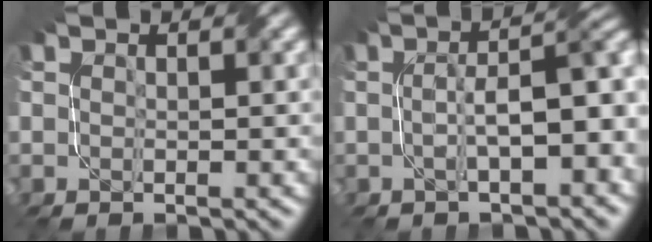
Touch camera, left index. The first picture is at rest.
{"total": 6.7, "force": [-1.0, 1.9, 6.3], "torque": [-0.092, 0.013, -0.014]}